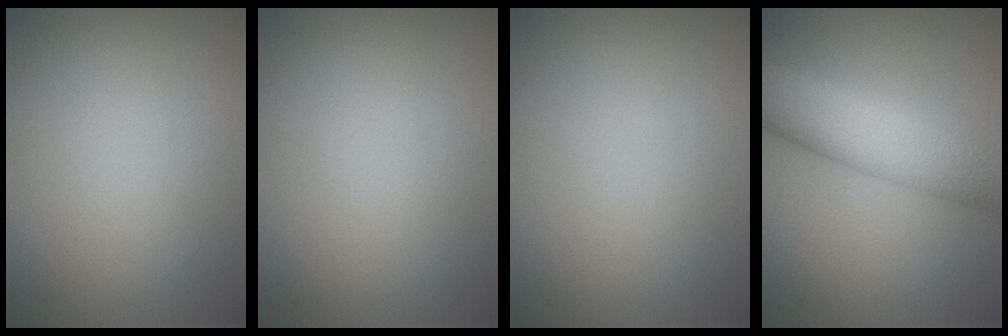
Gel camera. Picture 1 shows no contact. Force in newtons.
{"total": 0.0}
{"total": 0.0}
{"total": 7.3, "press": 7.3, "slide": 0.2}